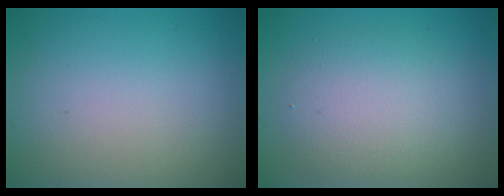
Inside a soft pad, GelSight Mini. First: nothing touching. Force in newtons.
{"total": 4.6, "press": 4.6, "slide": 0.2}